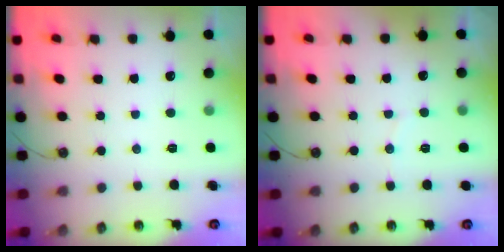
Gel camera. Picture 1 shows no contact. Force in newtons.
{"total": 2.0, "press": 1.8, "slide": 0.9}